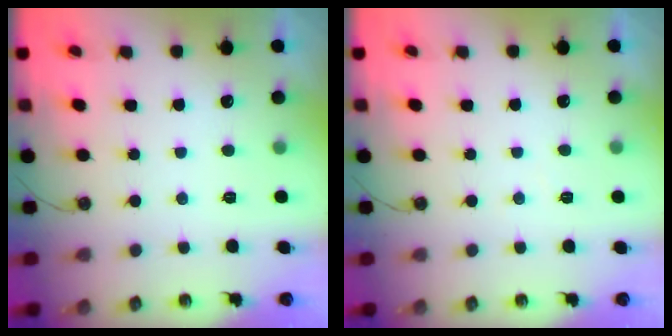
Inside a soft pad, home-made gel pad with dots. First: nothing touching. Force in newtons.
{"total": 2.9, "press": 2.9, "slide": 0.5}